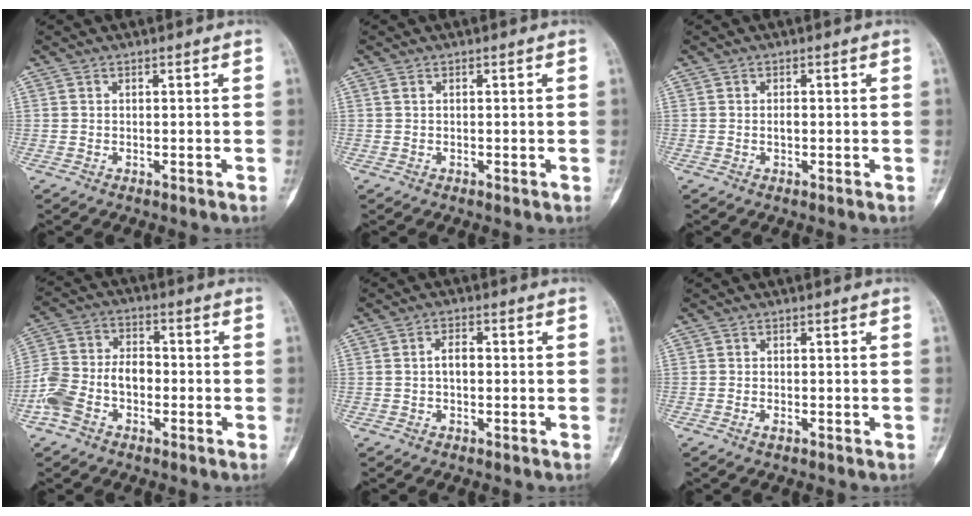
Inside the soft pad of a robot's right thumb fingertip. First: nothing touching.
{"total": 0.6, "force": [0.3, 0.2, 0.4], "torque": [-0.008, 0.002, 0.007]}
{"total": 1.1, "force": [0.0, 0.6, 0.9], "torque": [-0.013, 0.001, 0.000]}
{"total": 10.9, "force": [-3.3, 7.4, 7.3], "torque": [-0.145, 0.040, -0.070]}
{"total": 3.0, "force": [0.0, 1.8, 2.5], "torque": [-0.040, 0.012, -0.004]}
{"total": 0.9, "force": [-0.4, 0.5, 0.6], "torque": [-0.011, 0.001, -0.009]}